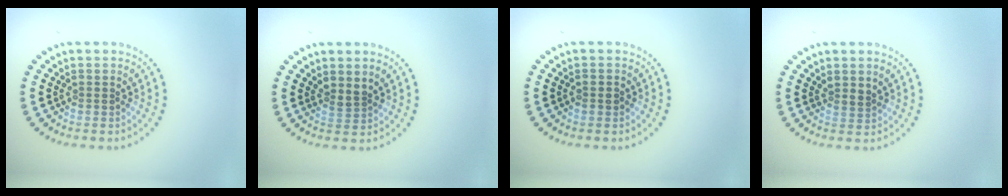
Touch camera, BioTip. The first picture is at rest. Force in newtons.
{"total": 1.5, "press": 1.1, "slide": 0.9}
{"total": 1.0, "press": 1.0, "slide": 0.2}
{"total": 1.1, "press": 0.7, "slide": 0.8}